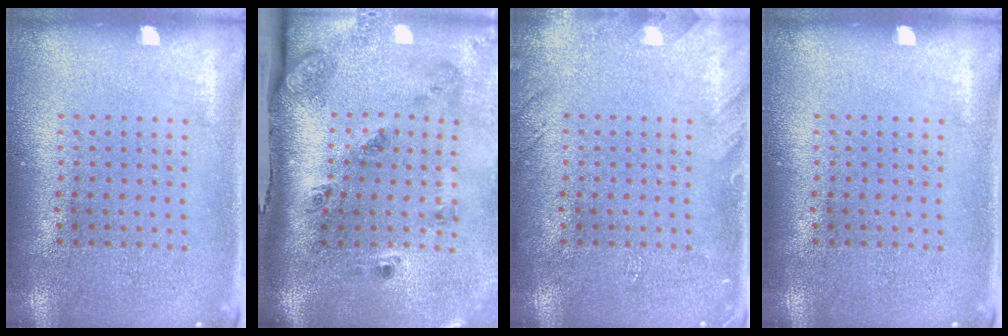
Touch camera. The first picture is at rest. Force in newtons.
{"total": 2.5, "press": 1.7, "slide": 1.8}
{"total": 1.5, "press": 1.5, "slide": 0.2}
{"total": 0.0}